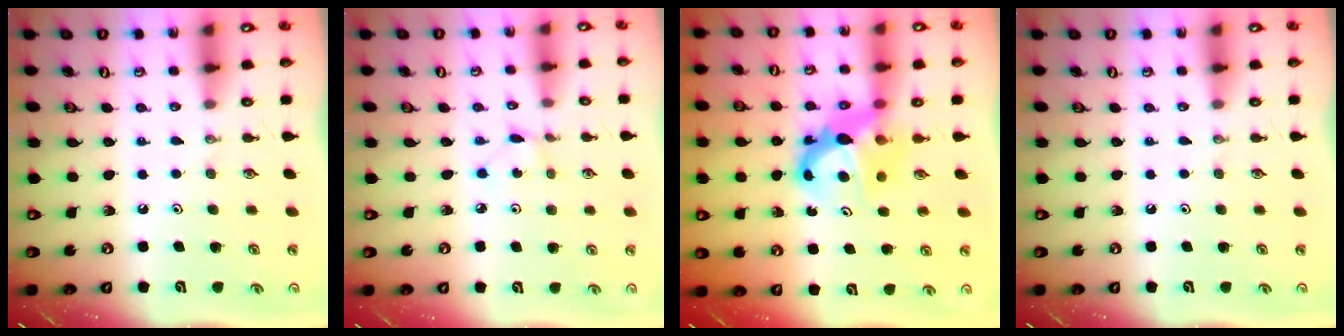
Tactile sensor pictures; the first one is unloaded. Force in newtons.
{"total": 0.8, "press": 0.8, "slide": 0.1}
{"total": 7.6, "press": 7.6, "slide": 0.6}
{"total": 0.0}